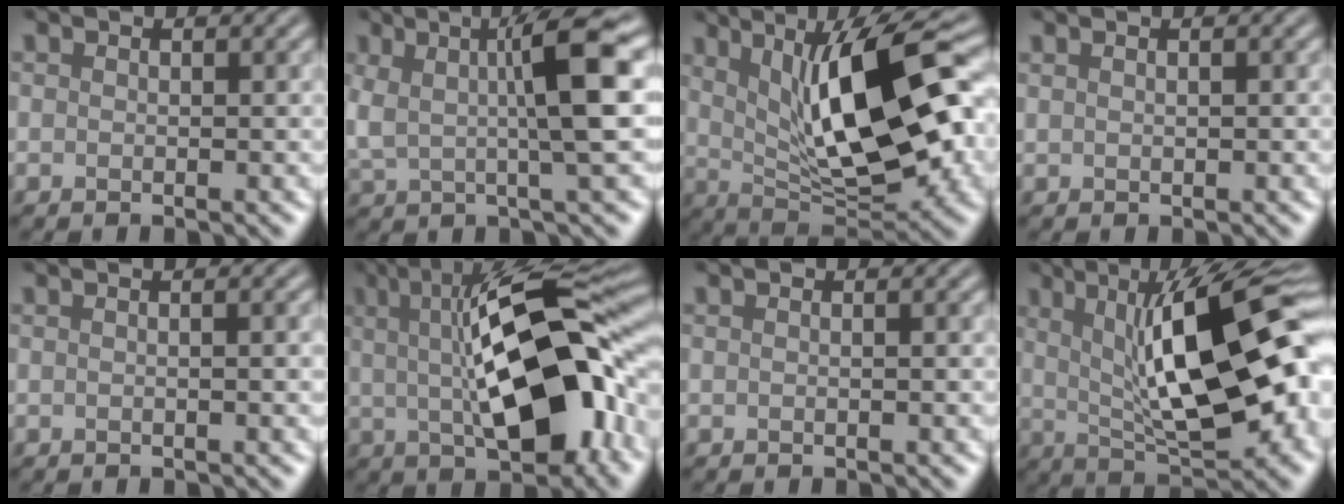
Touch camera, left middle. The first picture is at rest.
{"total": 7.2, "force": [1.4, 1.3, 7.0], "torque": [-0.118, 0.009, 0.023]}
{"total": 12.4, "force": [2.7, 4.2, 11.3], "torque": [-0.174, 0.009, 0.042]}
{"total": 1.1, "force": [0.6, 0.5, 0.8], "torque": [-0.009, 0.002, 0.003]}
{"total": 2.8, "force": [0.5, 1.3, 2.4], "torque": [-0.011, 0.009, -0.017]}
{"total": 14.5, "force": [1.0, 5.5, 13.4], "torque": [-0.185, 0.016, 0.007]}
{"total": 1.4, "force": [0.5, 0.7, 1.0], "torque": [-0.003, 0.003, -0.011]}
{"total": 15.2, "force": [2.1, 5.1, 14.1], "torque": [-0.199, 0.012, 0.025]}